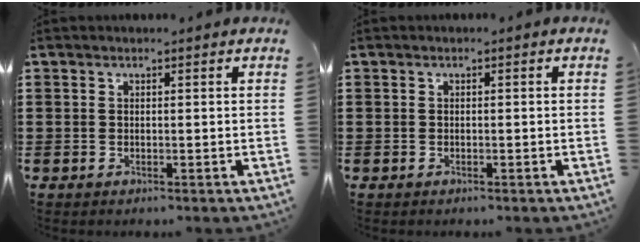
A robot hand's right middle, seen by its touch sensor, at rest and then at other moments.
{"total": 0.0}